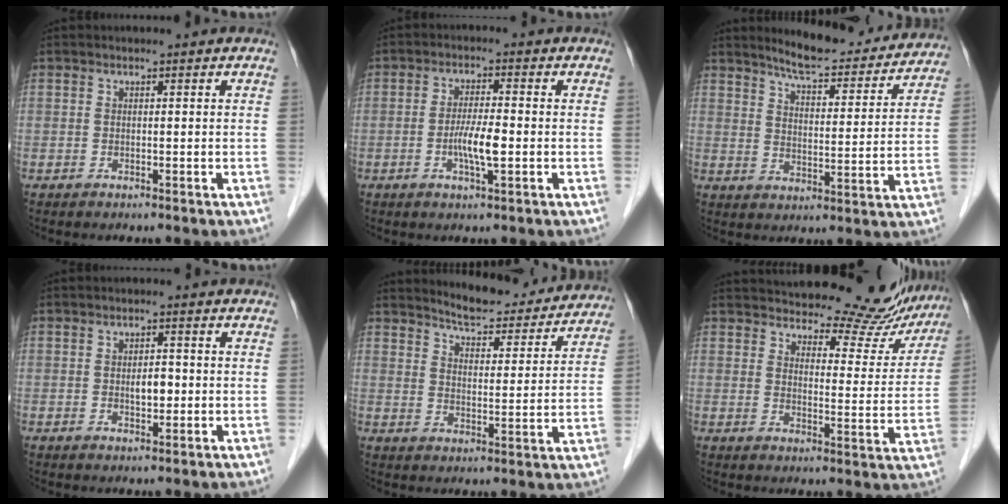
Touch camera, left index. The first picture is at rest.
{"total": 4.7, "force": [-1.2, 0.6, 4.5], "torque": [-0.090, -0.004, -0.023]}
{"total": 16.2, "force": [14.9, 3.0, 5.6], "torque": [-0.069, -0.018, 0.189]}
{"total": 2.7, "force": [-0.3, 1.4, 2.3], "torque": [-0.038, 0.002, -0.004]}
{"total": 14.2, "force": [13.5, 2.9, 3.4], "torque": [-0.037, -0.018, 0.169]}
{"total": 17.9, "force": [16.9, 4.1, 4.0], "torque": [-0.030, -0.048, 0.191]}